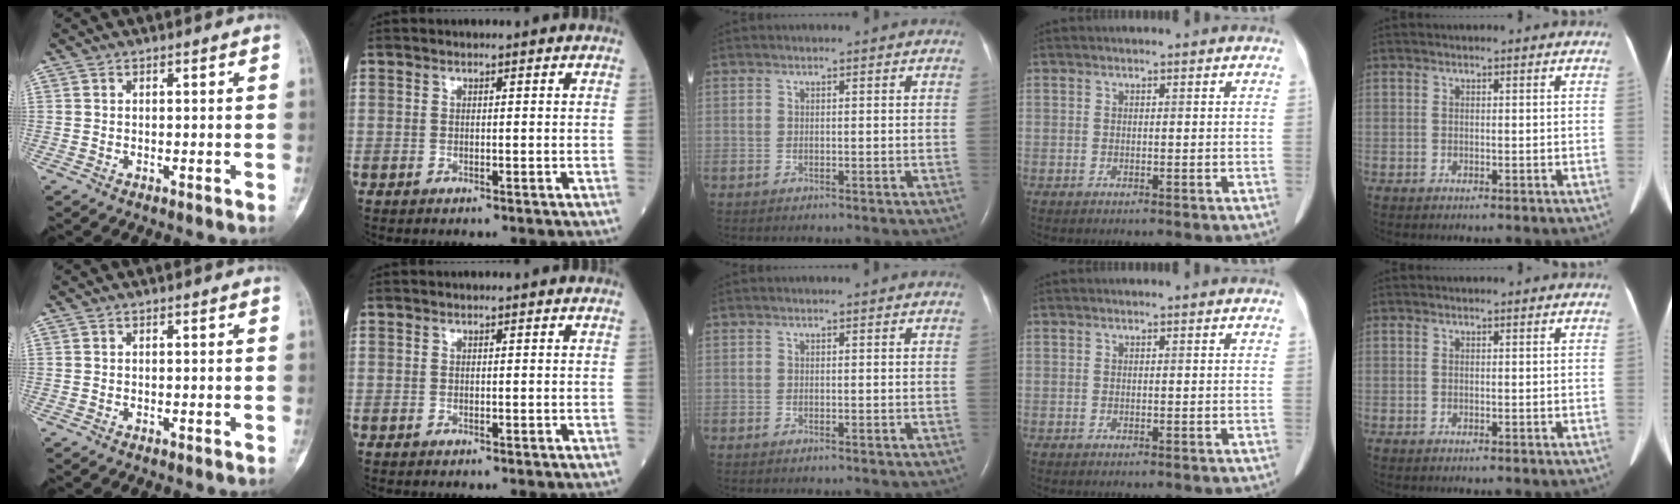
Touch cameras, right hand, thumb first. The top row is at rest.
{}